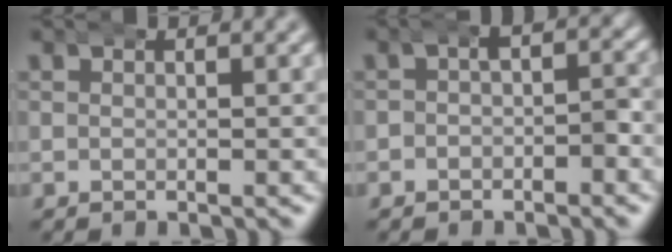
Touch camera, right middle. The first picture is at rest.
{"total": 2.5, "force": [-0.5, 1.9, 1.7], "torque": [-0.020, 0.004, -0.015]}